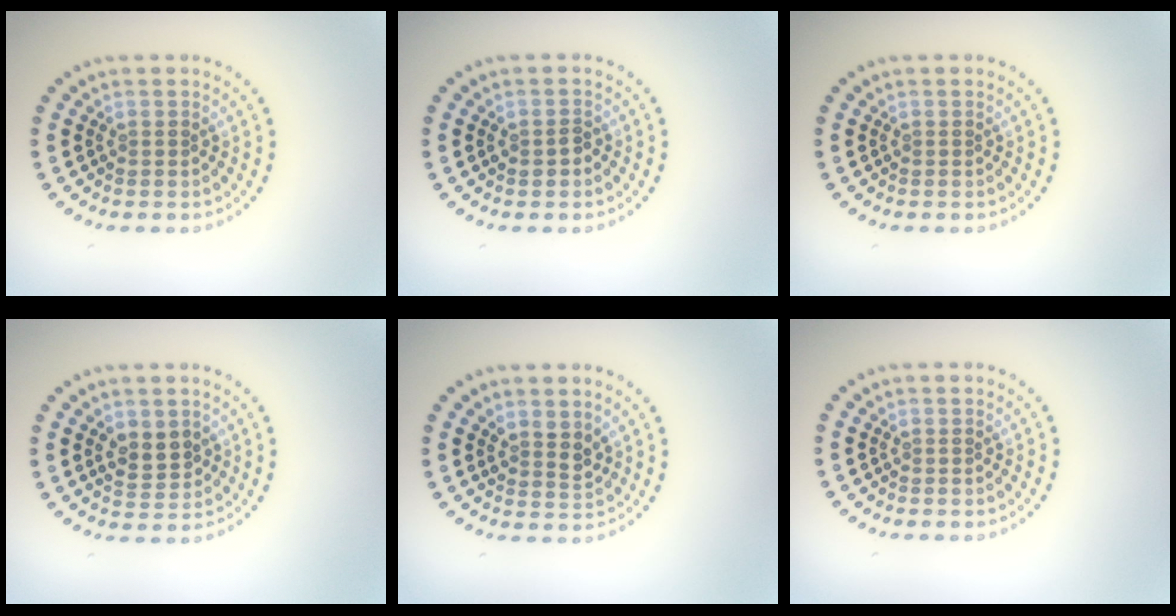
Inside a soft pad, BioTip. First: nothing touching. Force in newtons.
{"total": 1.2, "press": 1.1, "slide": 0.1}
{"total": 0.0}
{"total": 2.5, "press": 2.4, "slide": 0.6}
{"total": 1.9, "press": 1.6, "slide": 1.0}
{"total": 0.0}